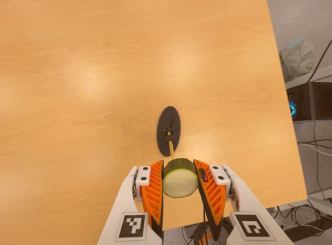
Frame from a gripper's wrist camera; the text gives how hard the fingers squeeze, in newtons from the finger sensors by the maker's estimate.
{"total": 12.9, "left": 11.2, "right": 14.7}